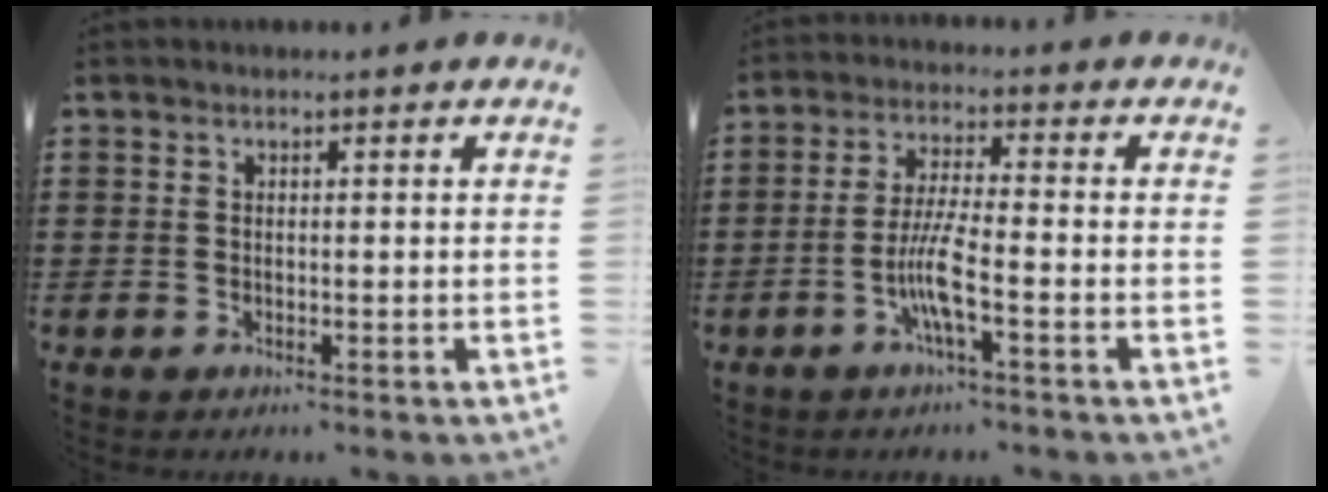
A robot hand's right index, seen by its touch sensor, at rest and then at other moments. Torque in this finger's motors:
{"motor_torque": [1.28, 0.86, 0.33, 0.15]}